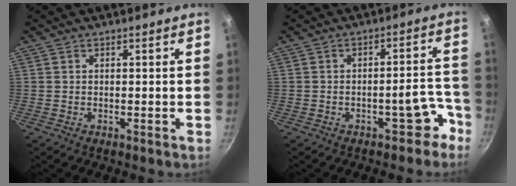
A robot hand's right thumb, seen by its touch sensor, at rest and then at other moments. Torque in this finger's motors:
{"motor_torque": [2.76, 1.33, 1.66, -1.11, 0.85]}